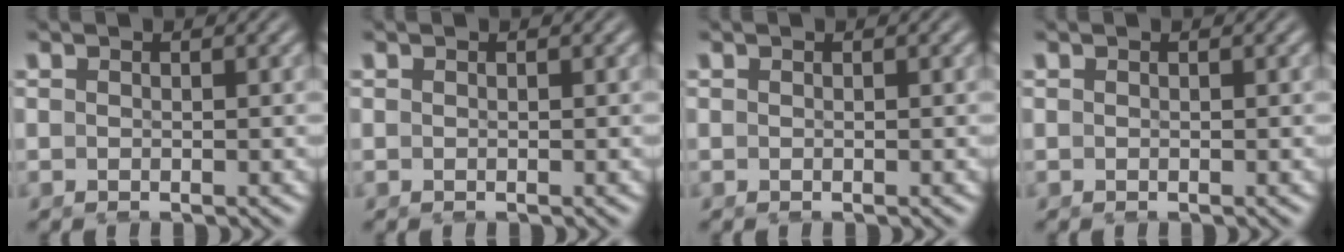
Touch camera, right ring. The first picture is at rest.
{"total": 0.0}
{"total": 0.0}
{"total": 0.0}